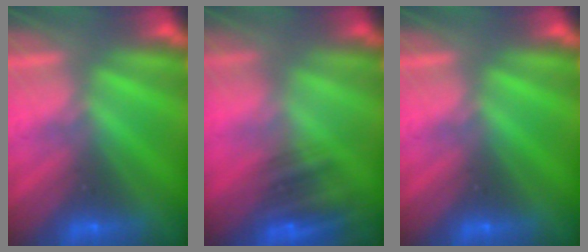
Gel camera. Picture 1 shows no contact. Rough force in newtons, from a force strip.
{"total": 4.8}
{"total": 0.0}